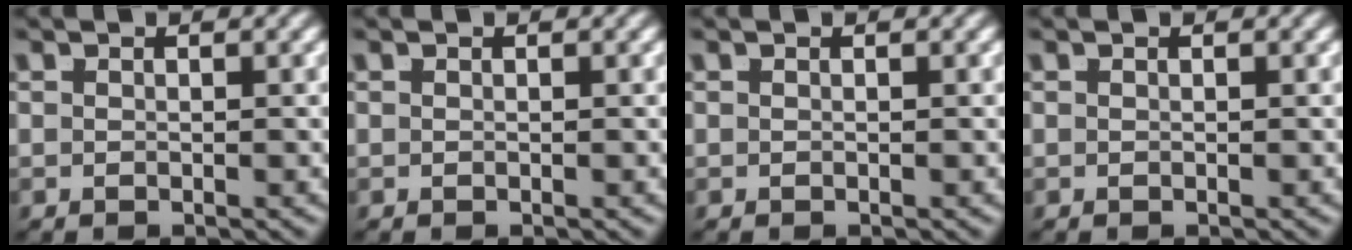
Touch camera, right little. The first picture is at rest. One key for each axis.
{"total": 0.0}
{"total": 0.0}
{"total": 0.0}